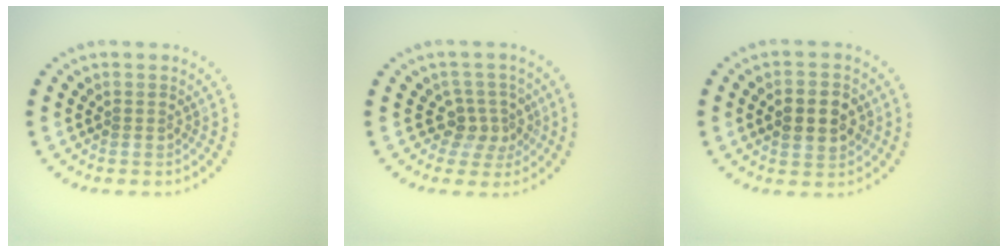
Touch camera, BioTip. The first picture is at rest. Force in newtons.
{"total": 2.7, "press": 2.0, "slide": 1.9}
{"total": 4.5, "press": 4.5, "slide": 0.1}